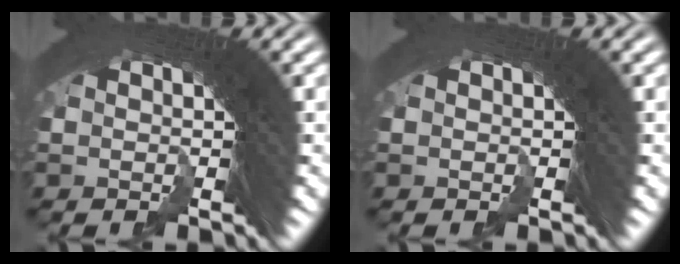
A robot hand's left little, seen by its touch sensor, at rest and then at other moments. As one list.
[{"total": 0.0}]